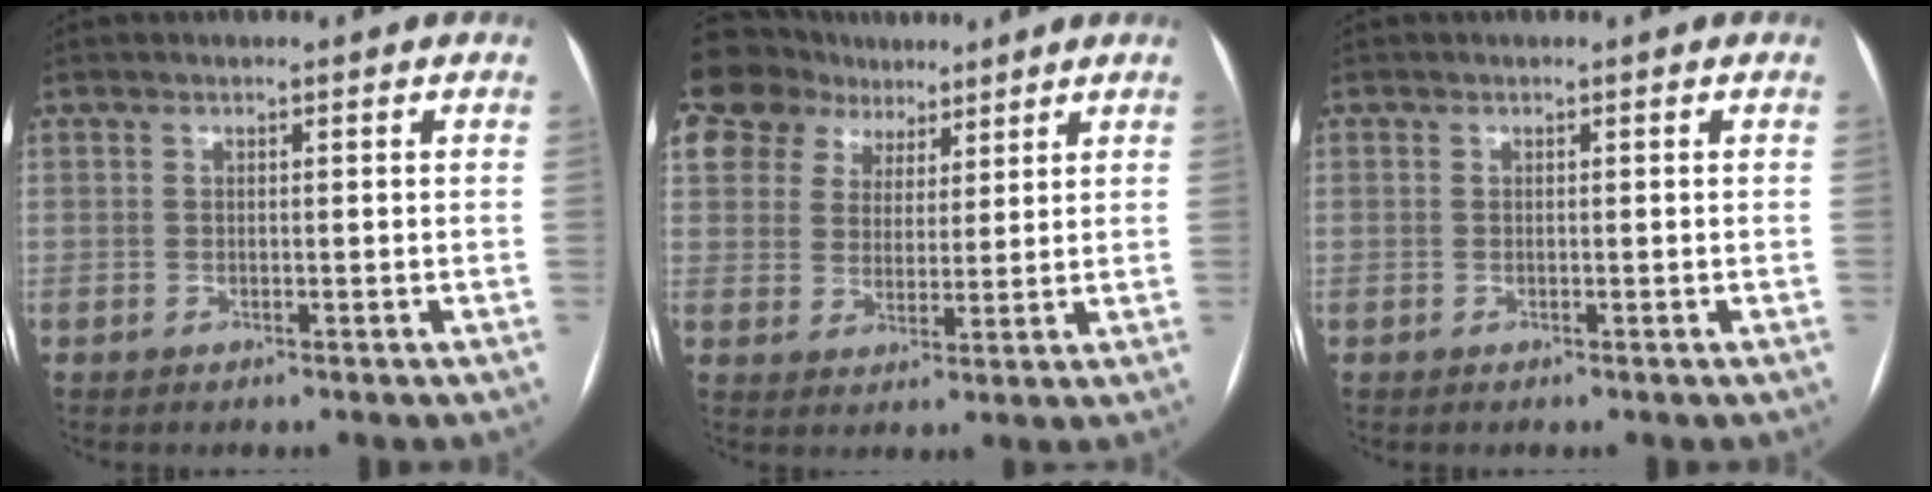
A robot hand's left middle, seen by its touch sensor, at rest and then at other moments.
{"total": 10.9, "force": [7.9, 6.9, 3.1], "torque": [-0.071, 0.039, 0.146]}
{"total": 0.0}